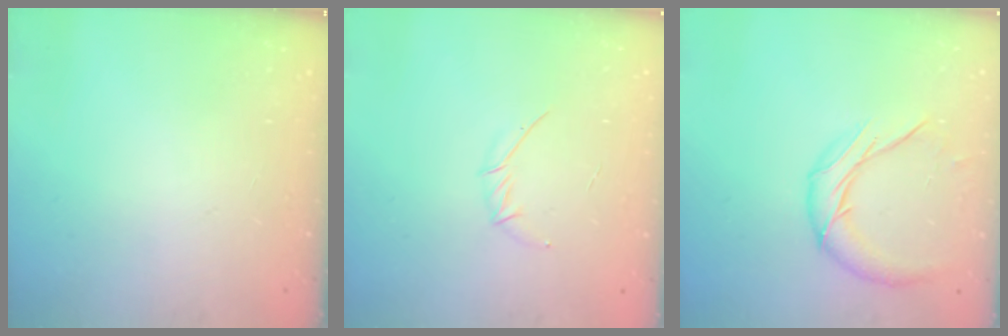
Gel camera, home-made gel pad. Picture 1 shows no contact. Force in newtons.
{"total": 4.0, "press": 3.9, "slide": 0.9}
{"total": 10.2, "press": 10.2, "slide": 0.5}